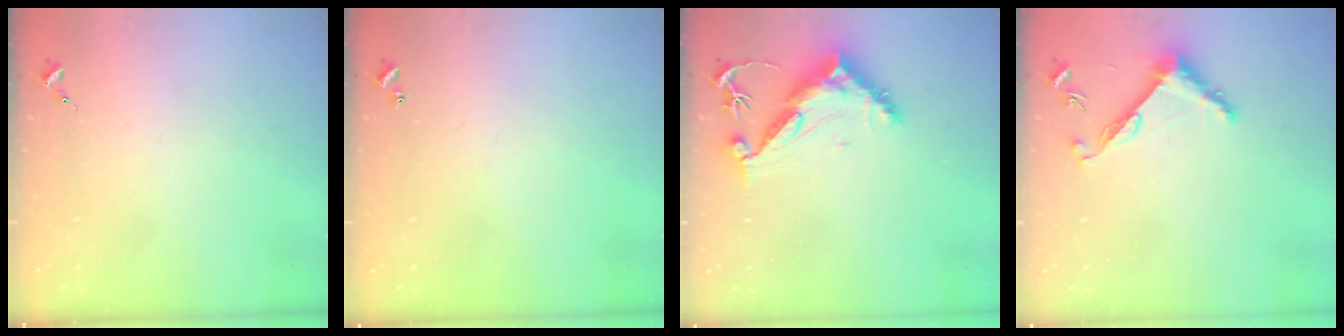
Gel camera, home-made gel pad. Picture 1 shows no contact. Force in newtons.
{"total": 0.9, "press": 0.9, "slide": 0.2}
{"total": 11.7, "press": 11.7, "slide": 0.9}
{"total": 7.5, "press": 7.5, "slide": 0.5}